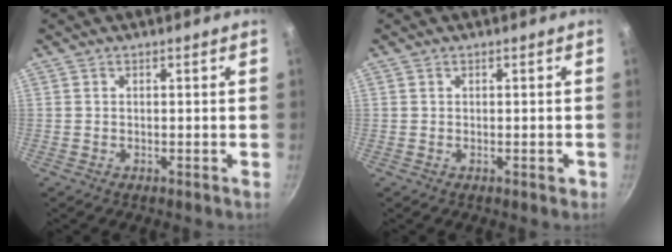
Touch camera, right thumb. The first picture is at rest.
{"total": 1.3, "force": [-0.2, 0.7, 1.0], "torque": [-0.006, 0.002, -0.003]}